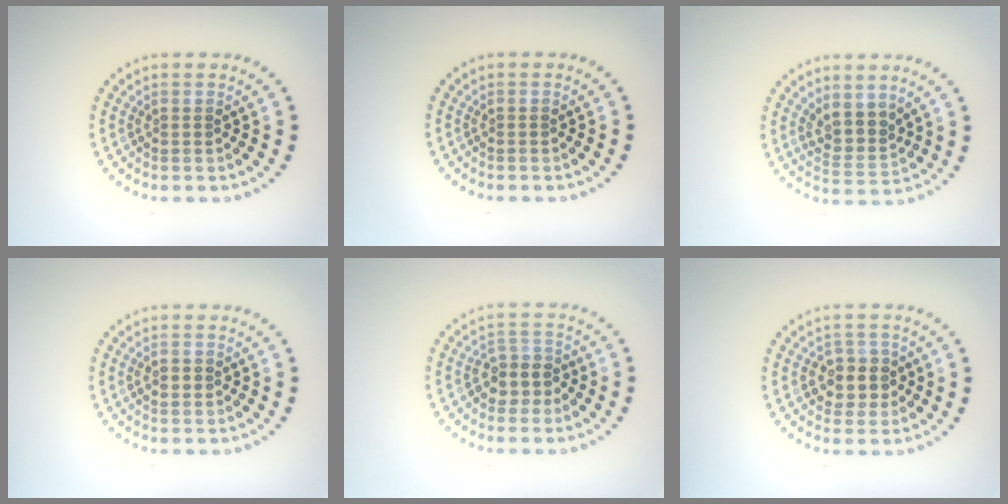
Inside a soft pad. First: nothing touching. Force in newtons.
{"total": 0.0}
{"total": 2.9, "press": 2.3, "slide": 1.7}
{"total": 1.7, "press": 1.7, "slide": 0.1}
{"total": 2.6, "press": 2.2, "slide": 1.3}
{"total": 2.8, "press": 2.6, "slide": 0.9}